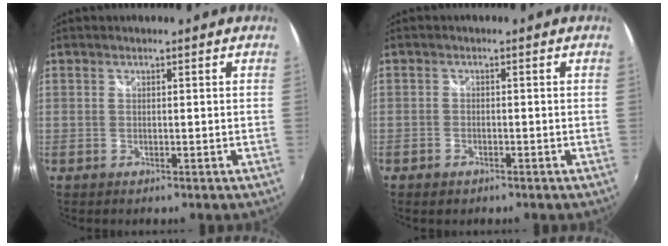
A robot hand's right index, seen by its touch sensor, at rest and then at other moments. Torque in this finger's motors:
{"motor_torque": [0.22, -0.17, 0.11, -0.01]}